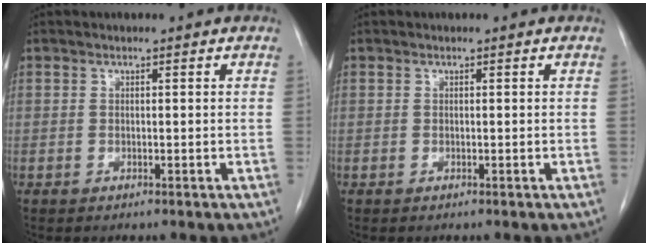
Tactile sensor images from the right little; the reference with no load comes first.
{"total": 0.0}